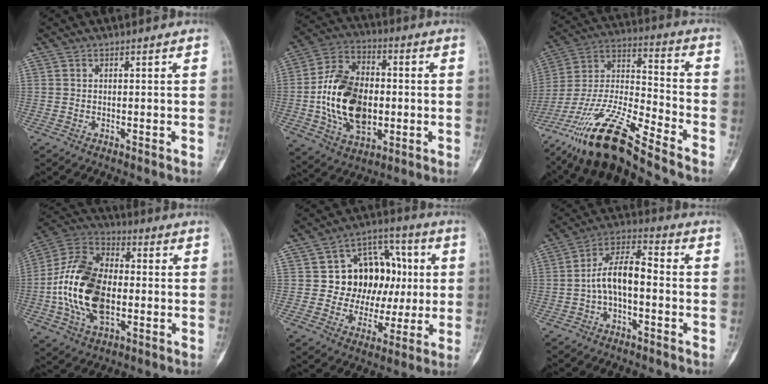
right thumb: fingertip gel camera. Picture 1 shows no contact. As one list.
[{"total": 18.9, "force": [-1.6, 12.4, 14.2], "torque": [-0.237, 0.016, -0.023]}, {"total": 19.3, "force": [-14.7, 2.5, 12.2], "torque": [-0.262, 0.053, -0.277]}, {"total": 19.8, "force": [-2.3, 12.3, 15.4], "torque": [-0.287, 0.019, -0.044]}, {"total": 16.7, "force": [1.9, 13.0, 10.3], "torque": [-0.088, 0.024, 0.037]}, {"total": 9.3, "force": [-1.8, 4.5, 8.0], "torque": [-0.140, 0.045, -0.042]}]